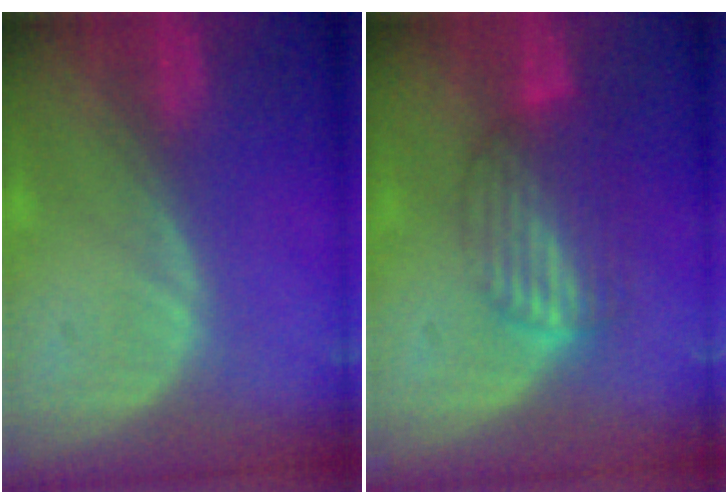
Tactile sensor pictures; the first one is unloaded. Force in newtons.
{"total": 6.9, "press": 6.0, "slide": 3.5}